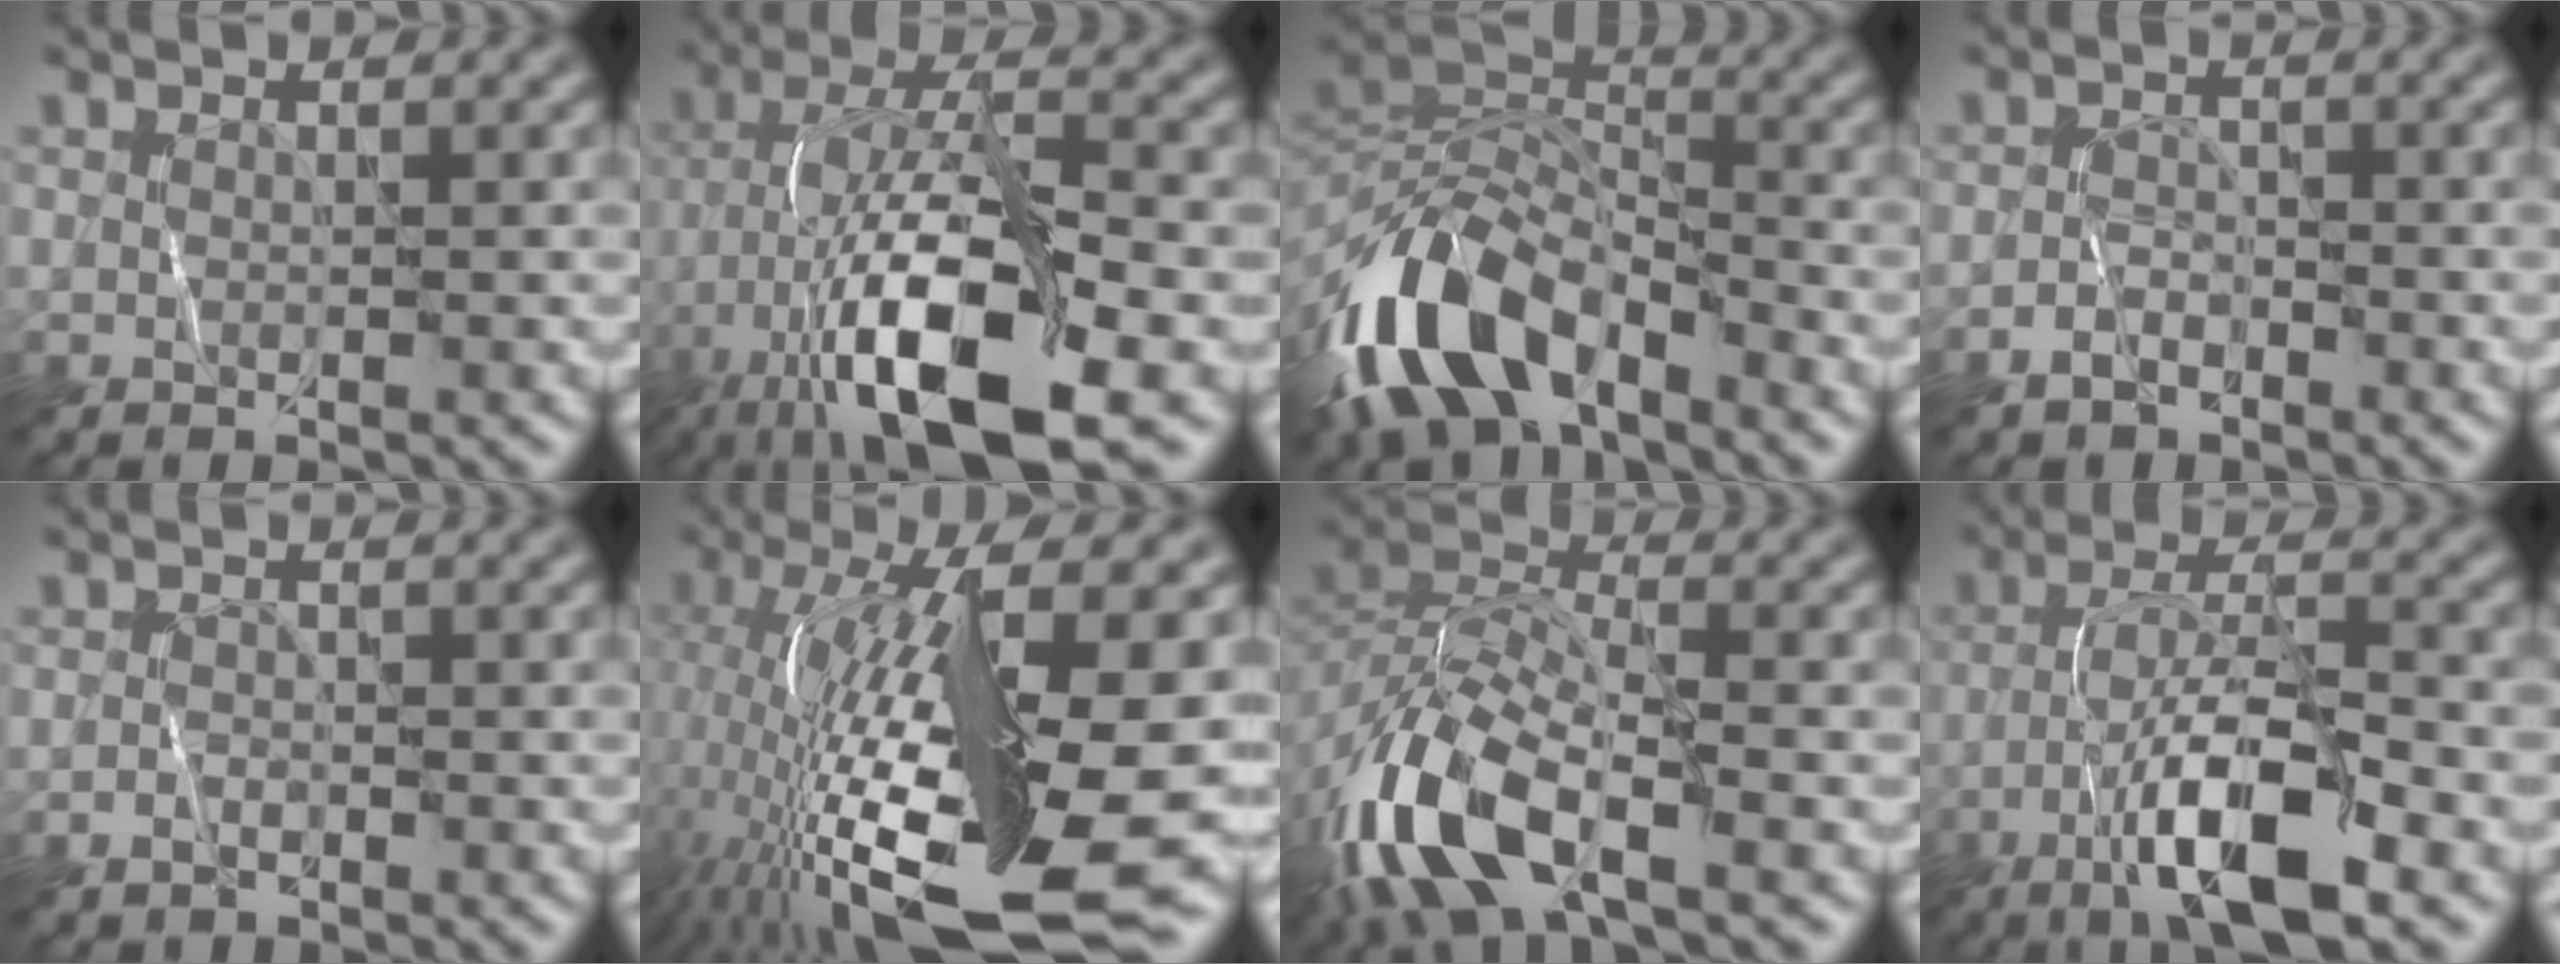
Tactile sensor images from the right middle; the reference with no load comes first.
{"total": 15.5, "force": [-6.9, 5.4, 12.9], "torque": [-0.231, 0.001, -0.128]}
{"total": 11.8, "force": [-6.4, 6.1, 7.7], "torque": [-0.157, -0.004, -0.124]}
{"total": 2.0, "force": [-1.4, 1.2, 0.8], "torque": [-0.012, 0.006, -0.030]}
{"total": 1.3, "force": [-0.8, 0.8, 0.6], "torque": [-0.009, 0.002, -0.017]}
{"total": 17.5, "force": [-2.2, 5.5, 16.5], "torque": [-0.311, -0.002, -0.028]}
{"total": 10.0, "force": [-5.2, 4.4, 7.3], "torque": [-0.157, 0.002, -0.110]}
{"total": 9.6, "force": [-4.8, 2.3, 7.9], "torque": [-0.140, 0.012, -0.091]}